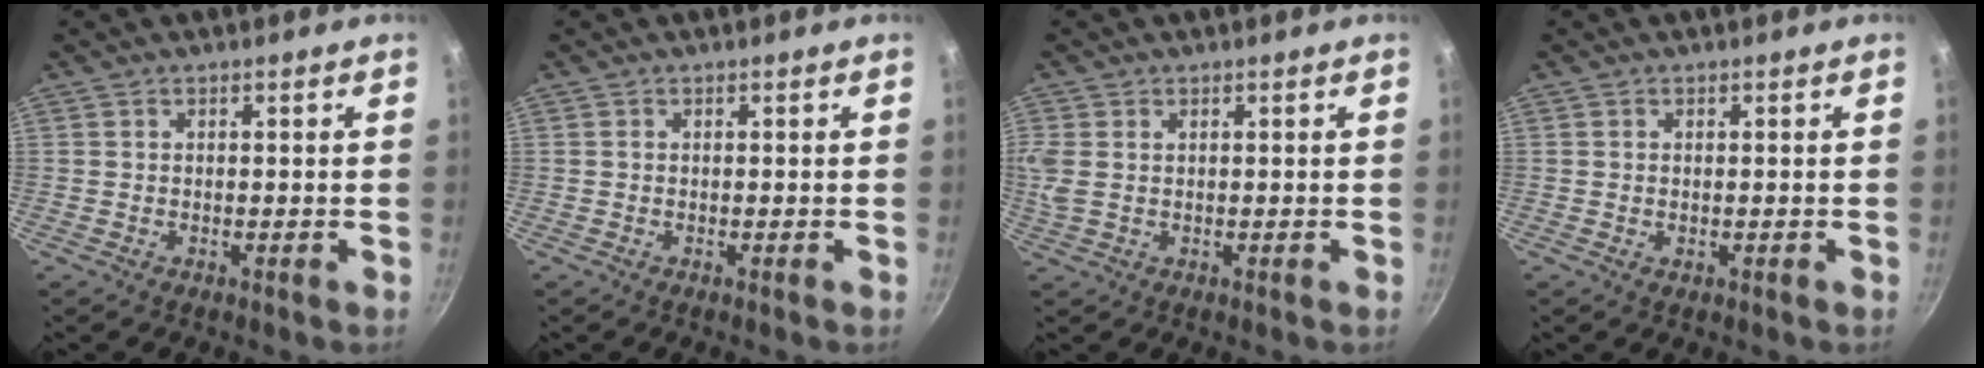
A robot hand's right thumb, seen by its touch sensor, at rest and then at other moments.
{"total": 0.0}
{"total": 4.0, "force": [0.6, 2.6, 3.0], "torque": [-0.098, 0.011, 0.017]}
{"total": 0.7, "force": [-0.1, 0.4, 0.6], "torque": [-0.012, -0.003, 0.001]}